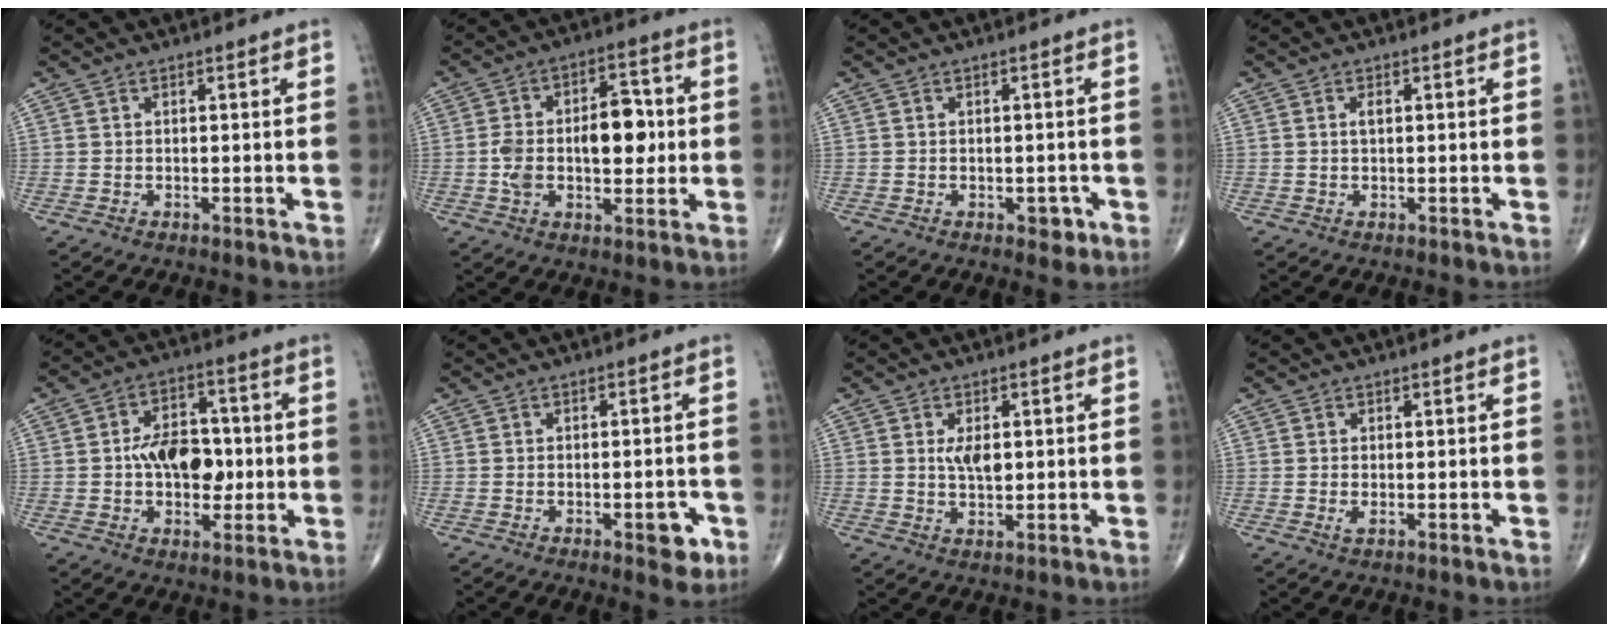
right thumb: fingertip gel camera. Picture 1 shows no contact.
{"total": 13.6, "force": [0.0, 7.5, 11.3], "torque": [-0.163, 0.022, 0.001]}
{"total": 2.5, "force": [-1.0, 1.6, 1.7], "torque": [-0.005, 0.005, -0.010]}
{"total": 1.3, "force": [0.3, 0.6, 1.1], "torque": [-0.018, 0.004, 0.005]}
{"total": 11.6, "force": [-0.4, 7.5, 8.9], "torque": [-0.097, 0.020, -0.008]}
{"total": 4.6, "force": [-1.9, 2.0, 3.7], "torque": [-0.028, 0.005, -0.020]}
{"total": 4.2, "force": [0.8, 2.2, 3.4], "torque": [-0.048, -0.006, 0.017]}
{"total": 1.1, "force": [-0.1, 0.5, 0.9], "torque": [-0.018, -0.004, -0.002]}